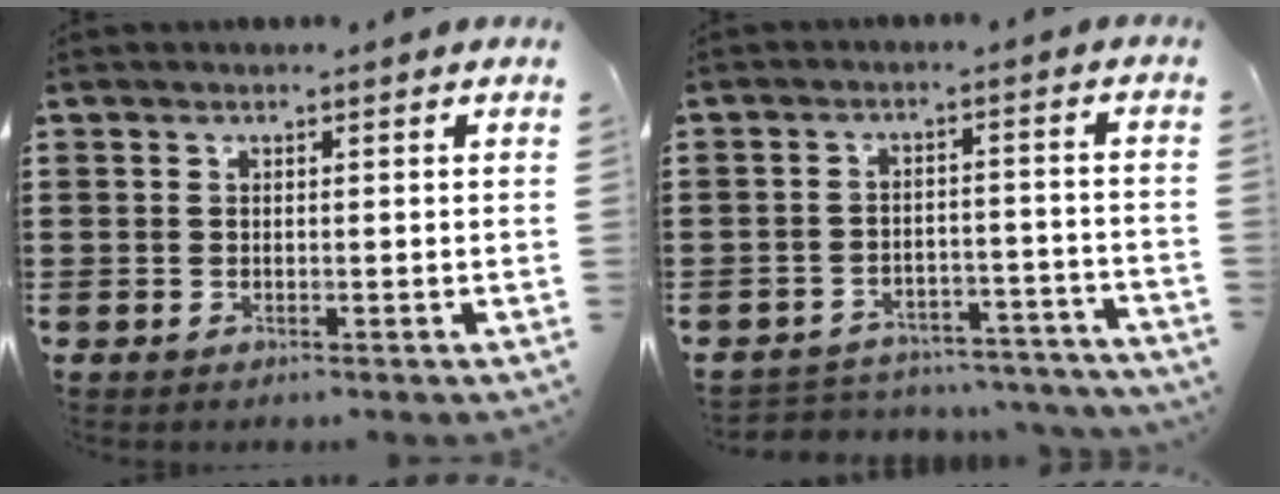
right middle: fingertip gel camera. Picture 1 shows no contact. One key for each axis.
{"total": 4.2, "fx": -4.1, "fy": 0.5, "fz": 0.1, "tx": -0.008, "ty": 0.004, "tz": -0.088}